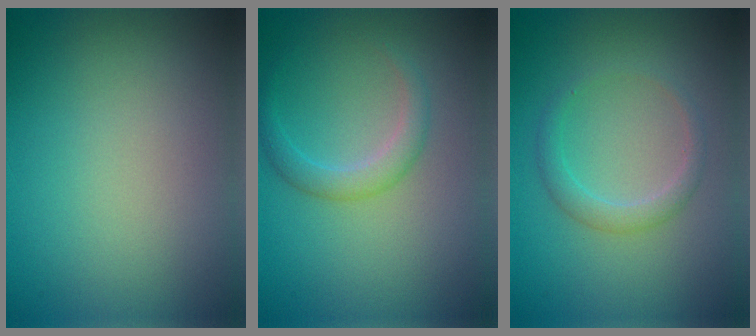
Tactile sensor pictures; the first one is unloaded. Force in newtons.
{"total": 2.0, "press": 2.0, "slide": 0.1}
{"total": 1.8, "press": 1.8, "slide": 0.0}